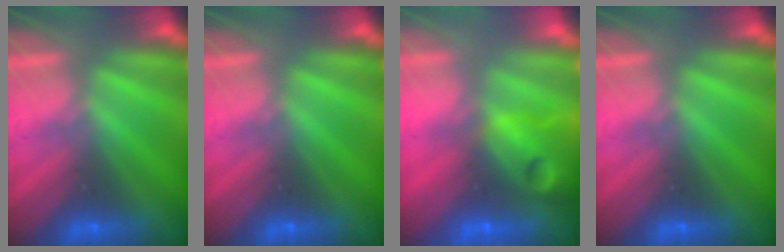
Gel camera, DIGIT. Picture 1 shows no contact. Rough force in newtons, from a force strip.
{"total": 0.0}
{"total": 10.7}
{"total": 0.0}